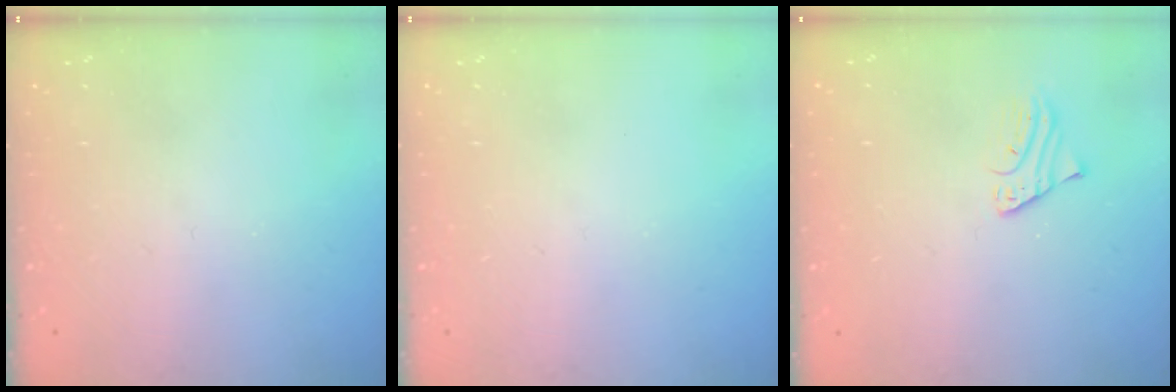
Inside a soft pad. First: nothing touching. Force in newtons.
{"total": 0.0}
{"total": 2.6, "press": 2.6, "slide": 0.2}